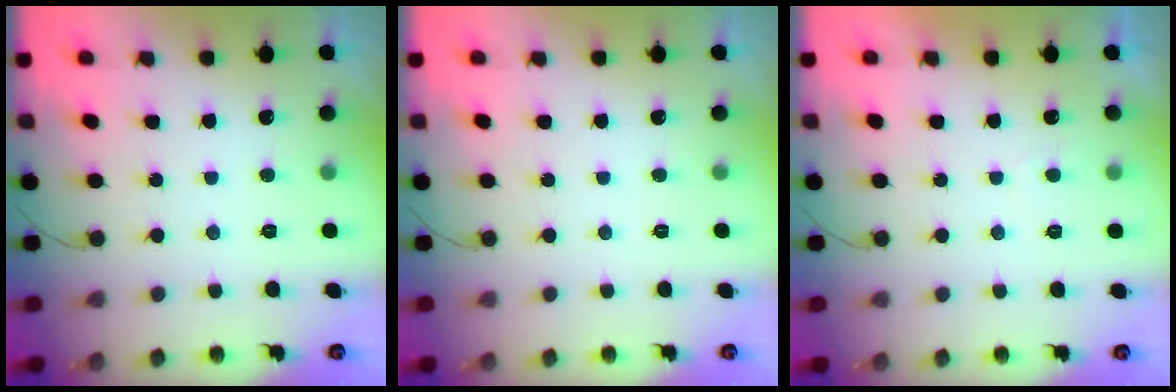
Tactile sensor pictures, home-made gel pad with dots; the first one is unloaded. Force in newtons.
{"total": 0.0}
{"total": 1.1, "press": 1.0, "slide": 0.5}